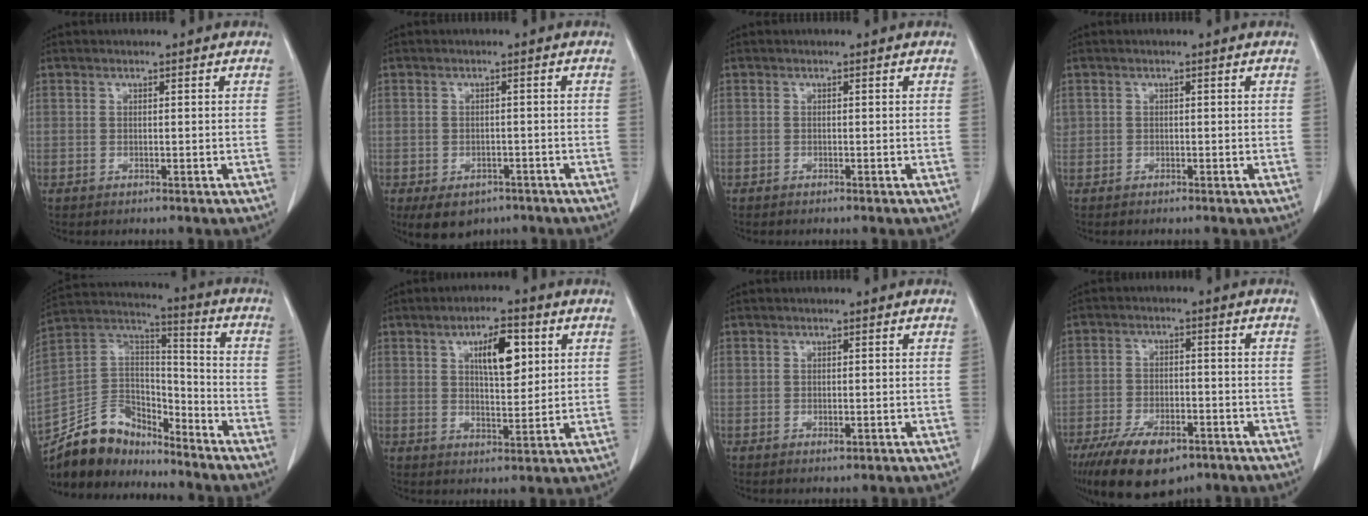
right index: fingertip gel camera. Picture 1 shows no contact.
{"total": 6.6, "force": [-4.3, 4.3, 2.6], "torque": [-0.036, 0.002, -0.055]}
{"total": 0.0}
{"total": 0.6, "force": [-0.2, 0.6, 0.0], "torque": [-0.004, 0.005, -0.004]}
{"total": 14.4, "force": [-12.8, 5.7, 3.4], "torque": [-0.059, 0.047, -0.237]}
{"total": 7.8, "force": [2.9, 2.7, 6.8], "torque": [-0.112, 0.007, 0.049]}
{"total": 1.0, "force": [-0.1, 0.5, 0.8], "torque": [-0.015, -0.003, 0.002]}
{"total": 12.2, "force": [-8.1, 5.1, 7.6], "torque": [-0.132, -0.011, -0.131]}